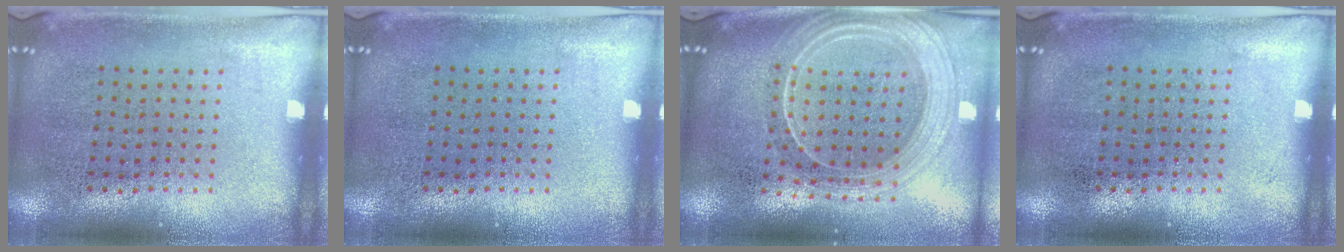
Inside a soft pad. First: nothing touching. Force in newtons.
{"total": 0.0}
{"total": 2.3, "press": 2.1, "slide": 1.0}
{"total": 0.0}